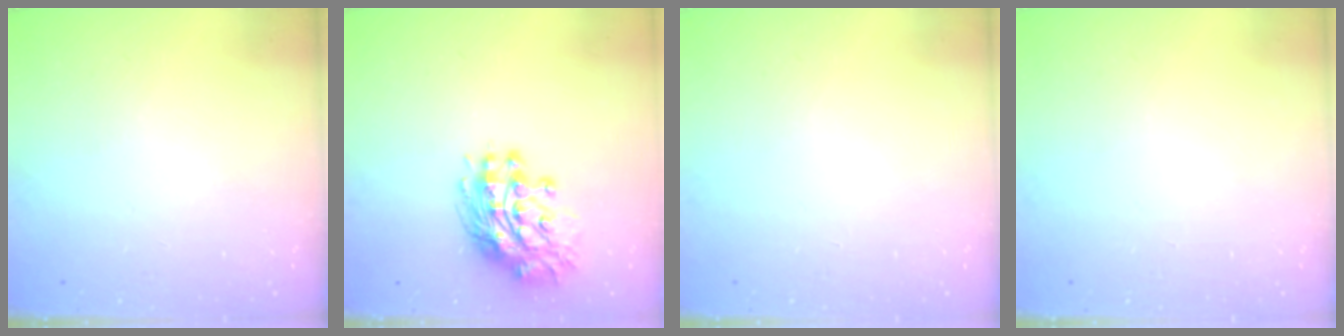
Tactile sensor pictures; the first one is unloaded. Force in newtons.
{"total": 12.3, "press": 12.2, "slide": 1.6}
{"total": 0.0}
{"total": 0.0}